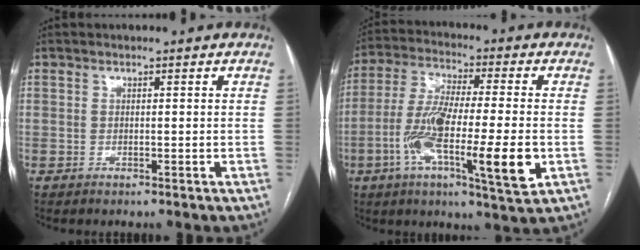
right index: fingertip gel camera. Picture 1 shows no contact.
{"total": 16.7, "force": [-4.4, 2.1, 16.0], "torque": [-0.287, -0.013, -0.075]}